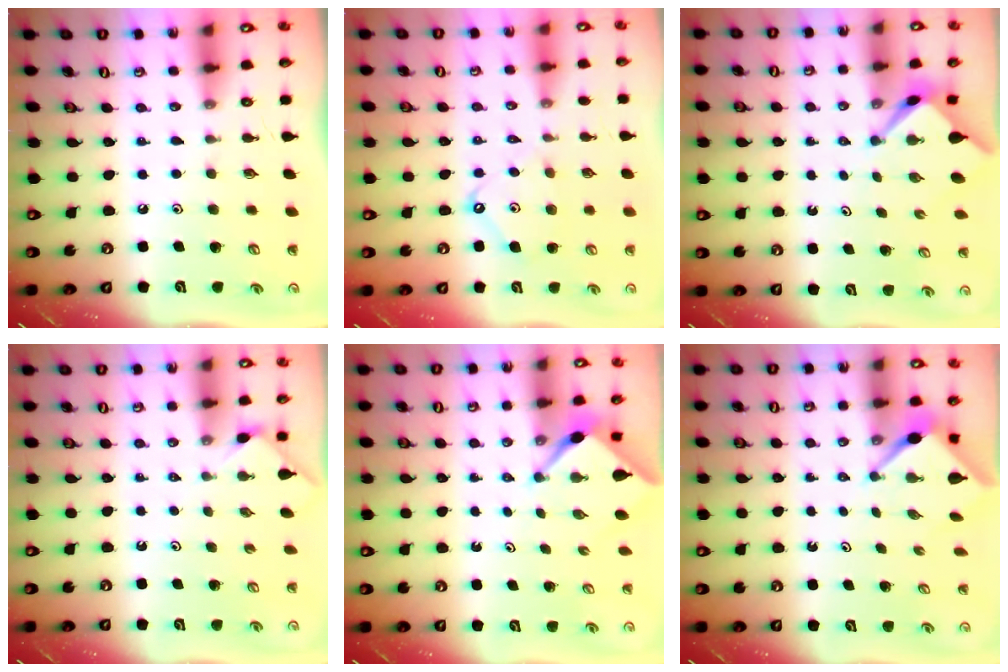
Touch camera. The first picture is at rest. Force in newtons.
{"total": 7.4, "press": 7.4, "slide": 0.7}
{"total": 2.9, "press": 2.9, "slide": 0.4}
{"total": 0.0}
{"total": 2.2, "press": 2.2, "slide": 0.3}
{"total": 2.9, "press": 2.9, "slide": 0.3}